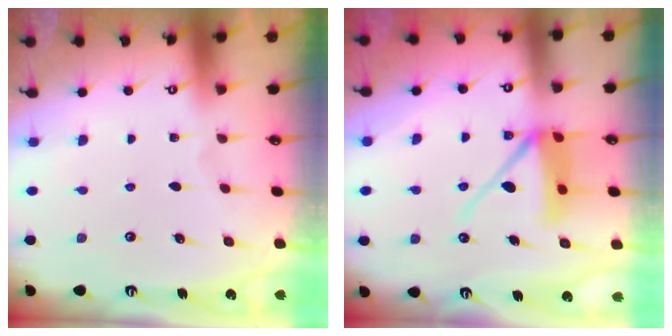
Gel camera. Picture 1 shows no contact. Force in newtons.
{"total": 10.7, "press": 10.6, "slide": 1.7}